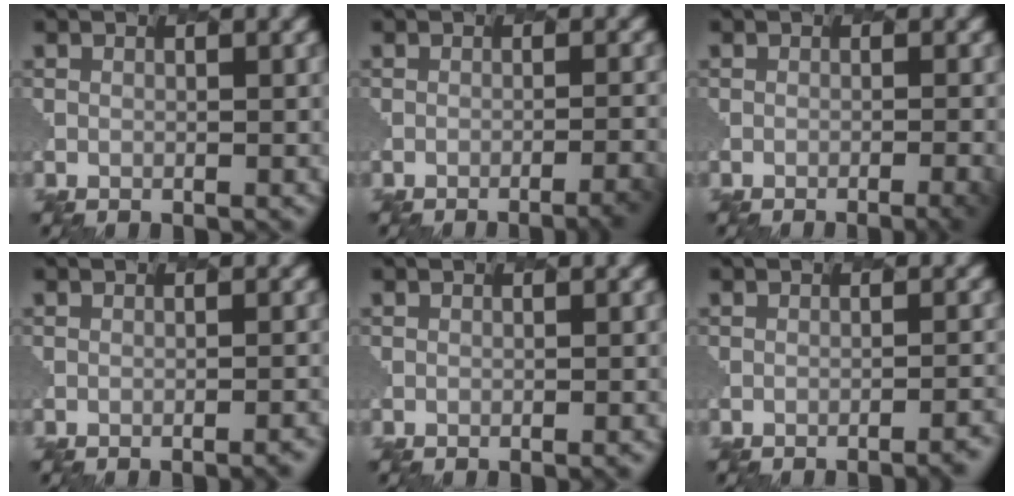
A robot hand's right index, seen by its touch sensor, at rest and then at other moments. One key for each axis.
{"total": 4.3, "fx": -2.8, "fy": 1.1, "fz": 3.0, "tx": -0.026, "ty": 0.013, "tz": -0.025}
{"total": 3.8, "fx": -1.6, "fy": 1.3, "fz": 3.2, "tx": -0.026, "ty": 0.005, "tz": -0.015}
{"total": 2.0, "fx": -1.4, "fy": 0.5, "fz": 1.3, "tx": -0.002, "ty": 0.008, "tz": -0.014}
{"total": 1.2, "fx": -0.7, "fy": 0.4, "fz": 0.9, "tx": 0.001, "ty": 0.007, "tz": -0.010}
{"total": 2.8, "fx": -2.1, "fy": 0.6, "fz": 1.7, "tx": -0.012, "ty": 0.011, "tz": -0.025}